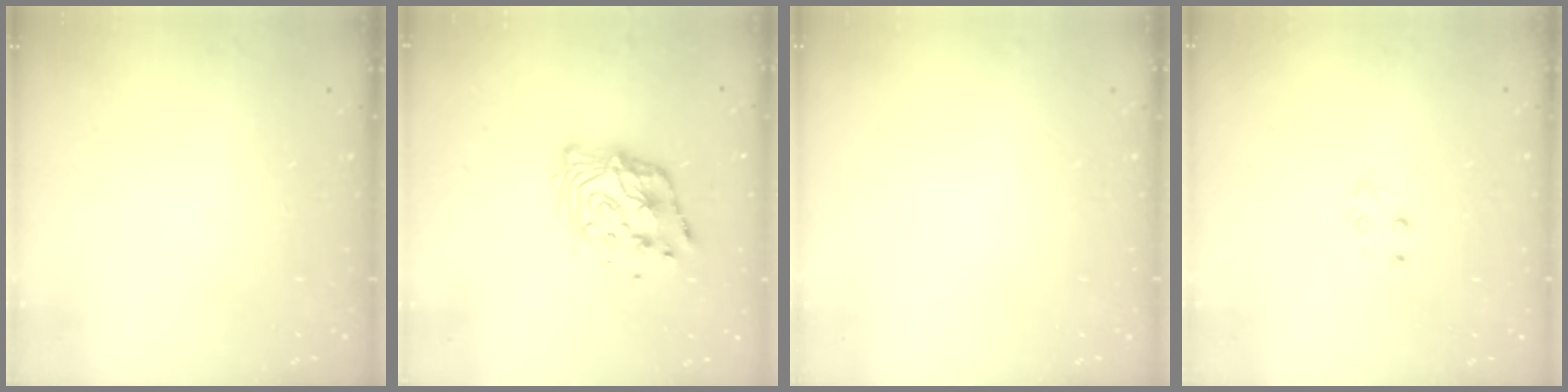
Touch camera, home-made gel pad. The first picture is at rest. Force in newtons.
{"total": 12.3, "press": 12.3, "slide": 1.1}
{"total": 0.0}
{"total": 3.9, "press": 3.8, "slide": 0.5}